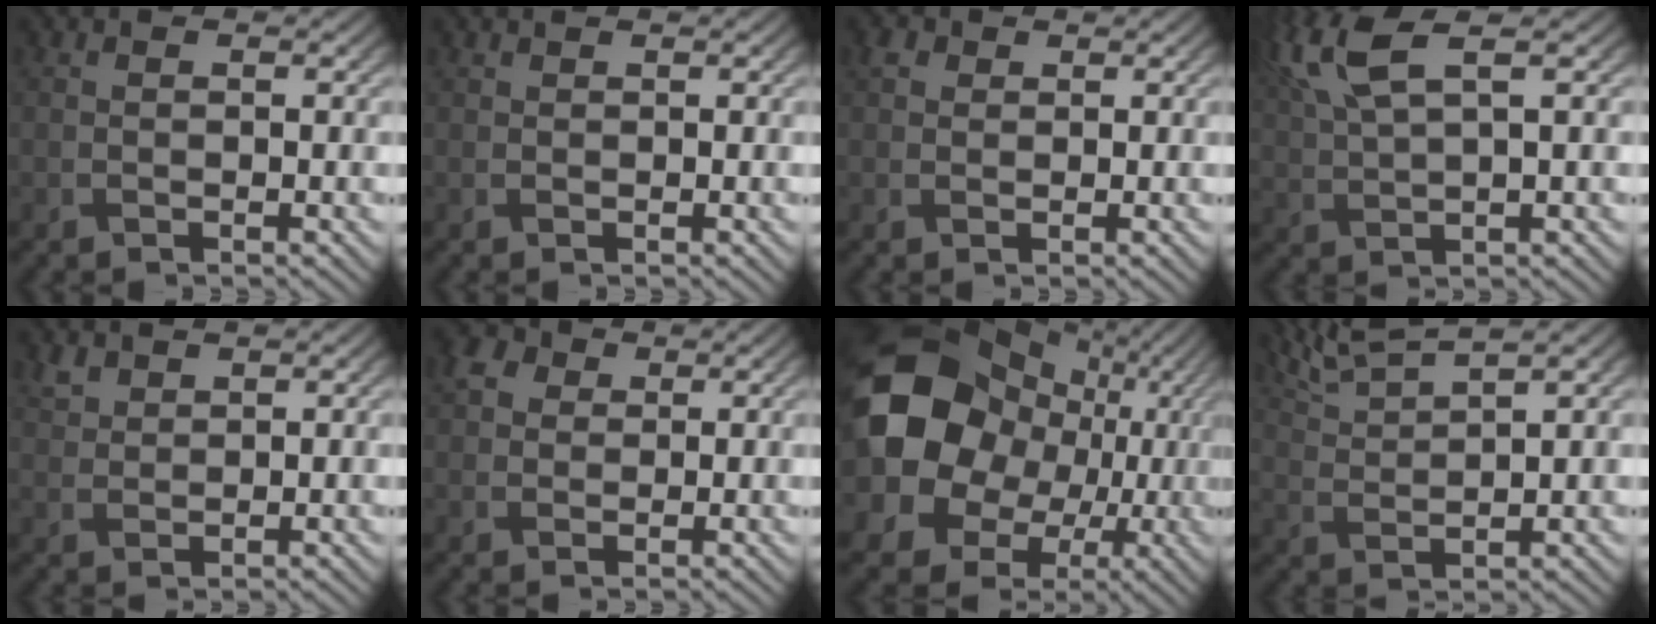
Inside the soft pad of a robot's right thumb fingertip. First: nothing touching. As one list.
[{"total": 0.0}, {"total": 1.3, "force": [0.4, 1.1, 0.5], "torque": [-0.012, 0.000, 0.004]}, {"total": 7.5, "force": [3.8, 1.9, 6.2], "torque": [-0.148, 0.025, 0.079]}, {"total": 1.8, "force": [1.3, 1.0, 0.7], "torque": [-0.023, 0.000, 0.031]}, {"total": 3.2, "force": [0.8, 2.7, 1.5], "torque": [-0.039, 0.005, 0.011]}, {"total": 20.6, "force": [2.4, 17.1, 11.2], "torque": [-0.258, -0.015, 0.052]}, {"total": 6.2, "force": [5.0, 0.8, 3.6], "torque": [-0.081, 0.019, 0.100]}]